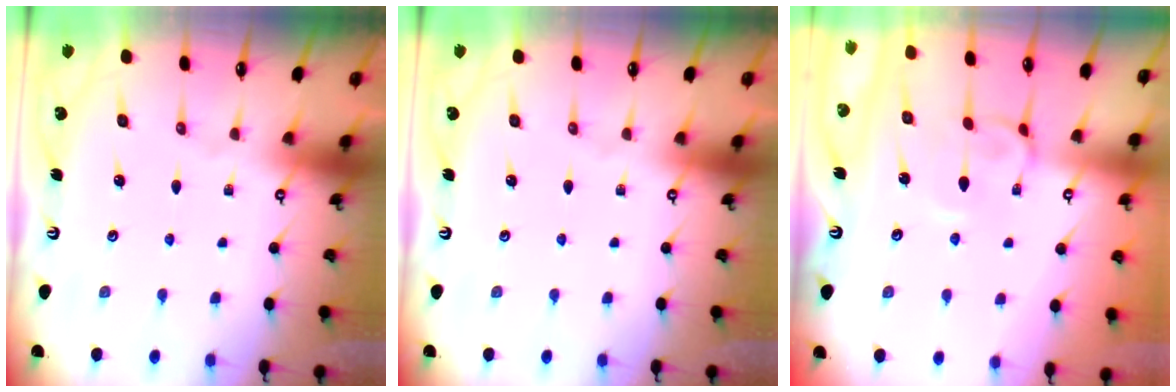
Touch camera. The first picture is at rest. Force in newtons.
{"total": 0.0}
{"total": 2.4, "press": 2.4, "slide": 0.6}